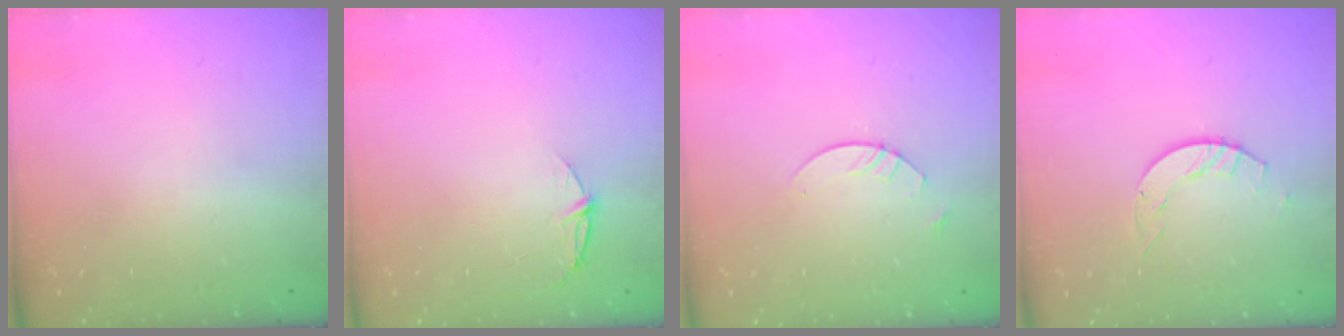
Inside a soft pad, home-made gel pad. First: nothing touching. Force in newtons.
{"total": 4.9, "press": 4.9, "slide": 0.6}
{"total": 2.4, "press": 2.4, "slide": 0.1}
{"total": 2.1, "press": 2.1, "slide": 0.3}